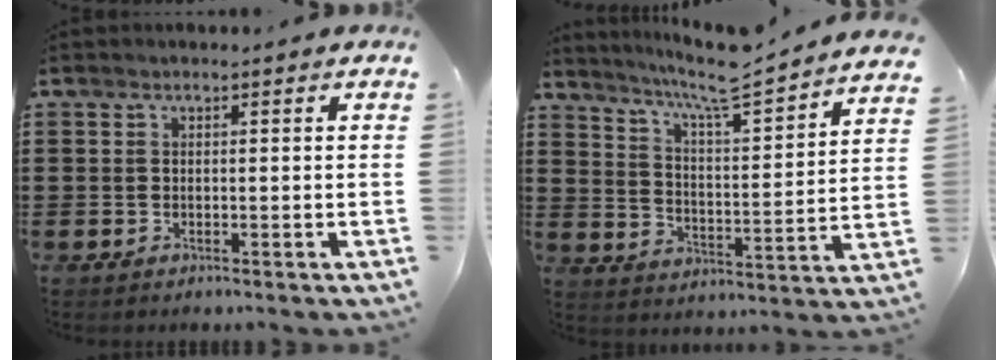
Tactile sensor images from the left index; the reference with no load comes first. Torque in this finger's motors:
{"motor_torque": [0.86, -0.86, 0.66, 0.09]}